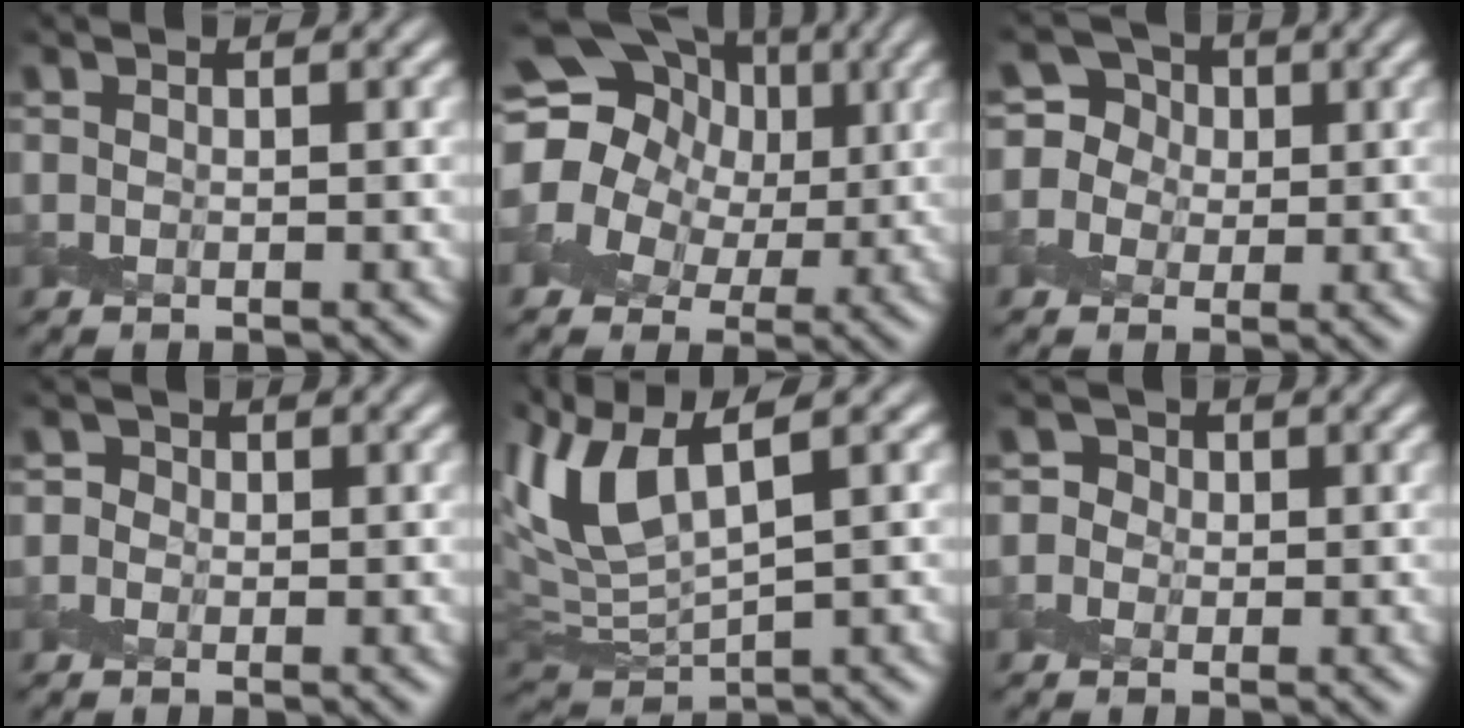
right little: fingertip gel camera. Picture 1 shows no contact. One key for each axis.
{"total": 14.8, "fx": 4.0, "fy": 12.1, "fz": 7.6, "tx": -0.151, "ty": 0.025, "tz": 0.054}
{"total": 5.6, "fx": 1.9, "fy": 4.8, "fz": 2.3, "tx": -0.040, "ty": 0.023, "tz": 0.005}
{"total": 1.4, "fx": -0.1, "fy": 1.4, "fz": 0.4, "tx": -0.001, "ty": 0.004, "tz": -0.008}
{"total": 5.8, "fx": 2.6, "fy": 1.7, "fz": 5.0, "tx": -0.119, "ty": 0.011, "tz": 0.053}
{"total": 2.1, "fx": -0.1, "fy": 2.0, "fz": 0.6, "tx": 0.002, "ty": 0.010, "tz": -0.015}